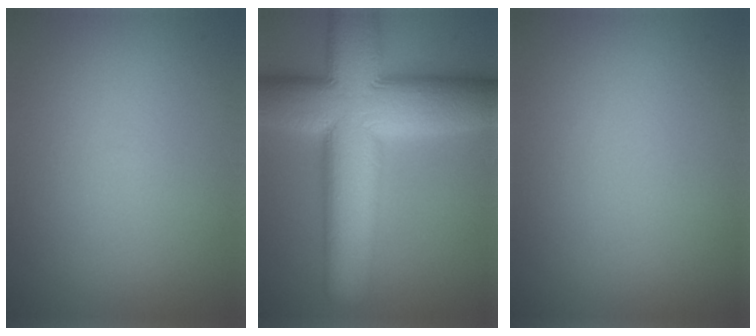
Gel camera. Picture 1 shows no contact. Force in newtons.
{"total": 15.8, "press": 15.8, "slide": 0.9}
{"total": 0.0}